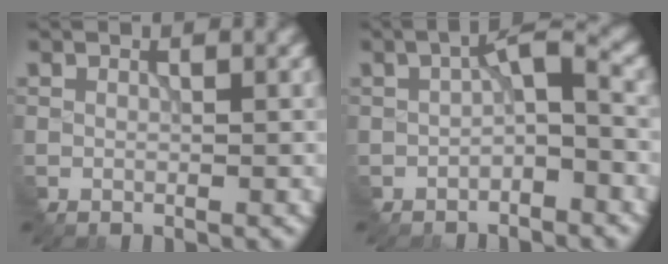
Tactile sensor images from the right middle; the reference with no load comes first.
{"total": 2.7, "force": [-0.9, 1.1, 2.3], "torque": [-0.040, 0.016, -0.020]}